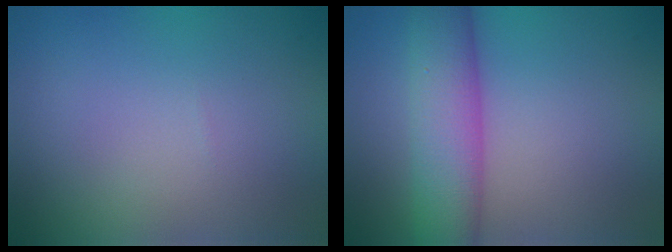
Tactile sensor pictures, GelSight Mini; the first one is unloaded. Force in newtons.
{"total": 6.8, "press": 6.8, "slide": 0.2}